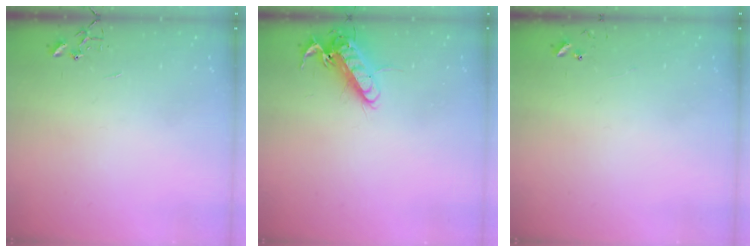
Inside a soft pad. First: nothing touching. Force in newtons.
{"total": 13.8, "press": 13.7, "slide": 2.0}
{"total": 4.7, "press": 4.7, "slide": 0.5}